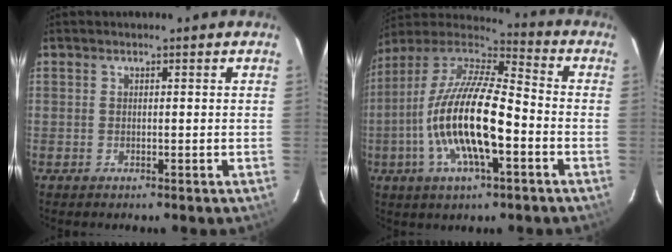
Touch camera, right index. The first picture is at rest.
{"total": 19.7, "force": [-5.2, 5.8, 18.1], "torque": [-0.346, -0.013, -0.106]}